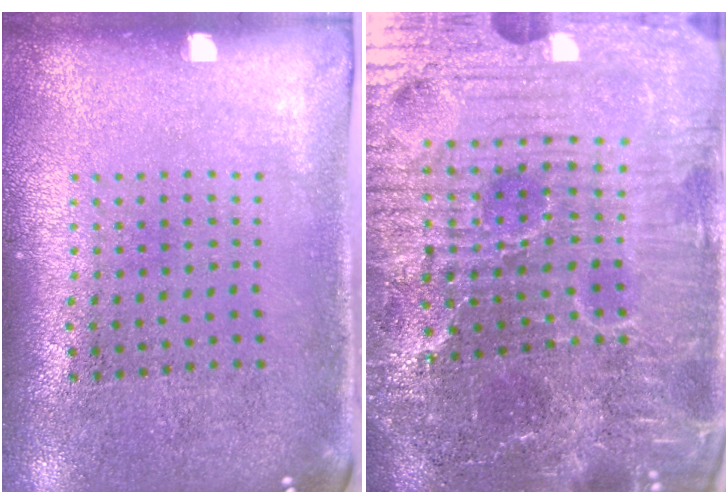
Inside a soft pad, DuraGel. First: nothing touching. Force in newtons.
{"total": 7.0, "press": 6.3, "slide": 3.1}